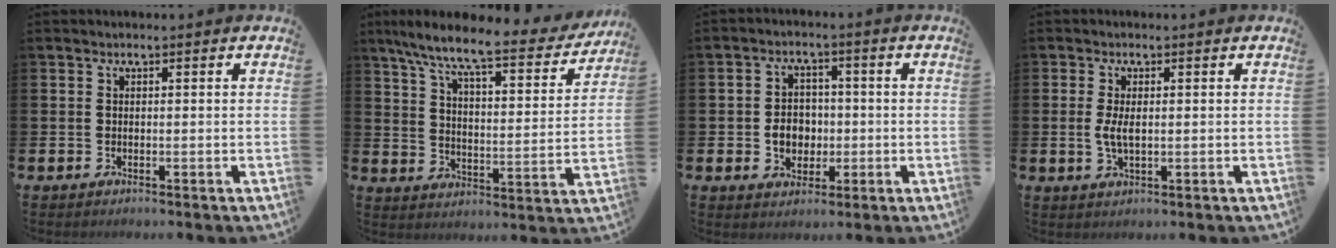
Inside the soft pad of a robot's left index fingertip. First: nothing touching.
{"total": 9.1, "force": [7.6, 1.5, 4.7], "torque": [-0.115, -0.048, 0.124]}
{"total": 4.6, "force": [-0.6, 3.9, 2.3], "torque": [-0.034, 0.003, -0.019]}
{"total": 2.9, "force": [0.2, 1.2, 2.6], "torque": [-0.047, 0.003, 0.001]}